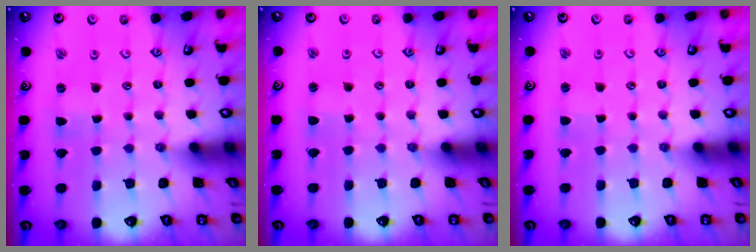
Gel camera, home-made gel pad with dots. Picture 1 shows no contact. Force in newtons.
{"total": 1.7, "press": 1.7, "slide": 0.3}
{"total": 0.8, "press": 0.8, "slide": 0.1}